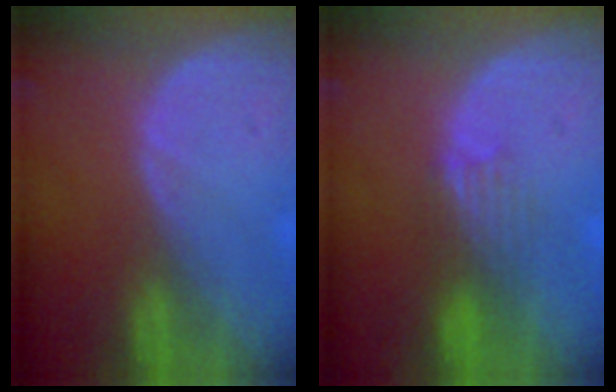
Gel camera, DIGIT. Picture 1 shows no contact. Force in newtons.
{"total": 3.3, "press": 3.2, "slide": 0.8}